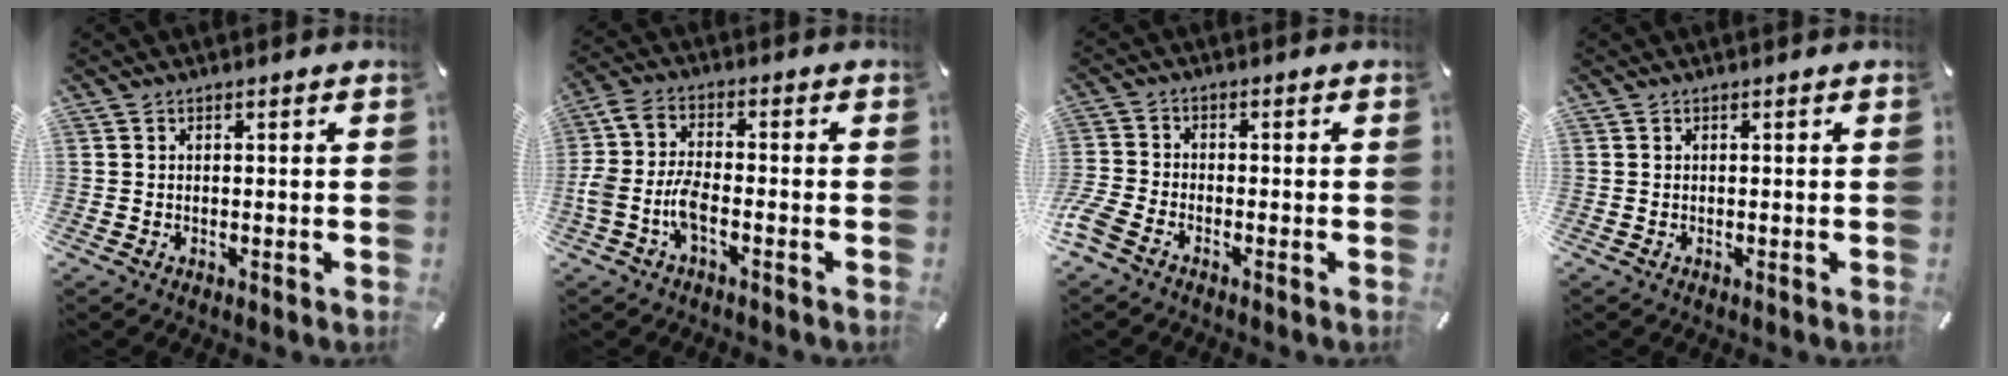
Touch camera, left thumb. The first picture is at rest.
{"total": 7.6, "force": [-3.1, 3.3, 6.0], "torque": [-0.130, 0.002, -0.057]}
{"total": 3.8, "force": [-2.8, 1.9, 1.8], "torque": [-0.060, 0.004, -0.060]}
{"total": 0.0}